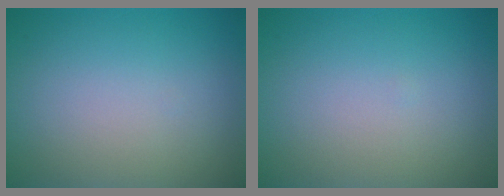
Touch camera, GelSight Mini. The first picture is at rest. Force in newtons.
{"total": 0.0}